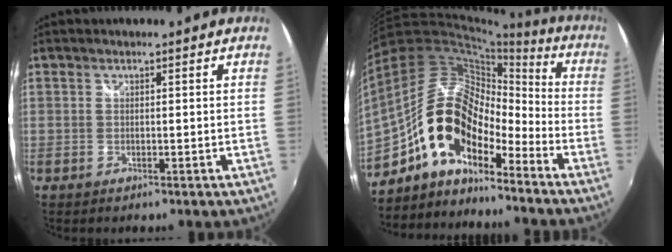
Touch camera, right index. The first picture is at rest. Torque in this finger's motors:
{"motor_torque": [0.93, -0.54, 1.05, 0.21]}